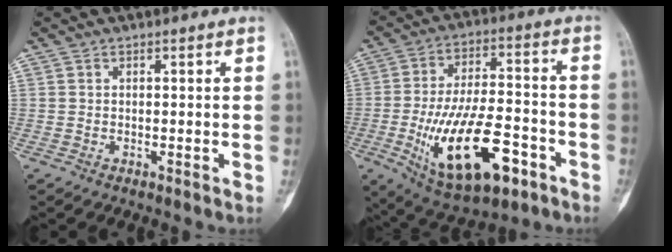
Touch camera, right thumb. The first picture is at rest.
{"total": 20.6, "force": [-7.7, 9.2, 16.8], "torque": [-0.276, 0.028, -0.112]}